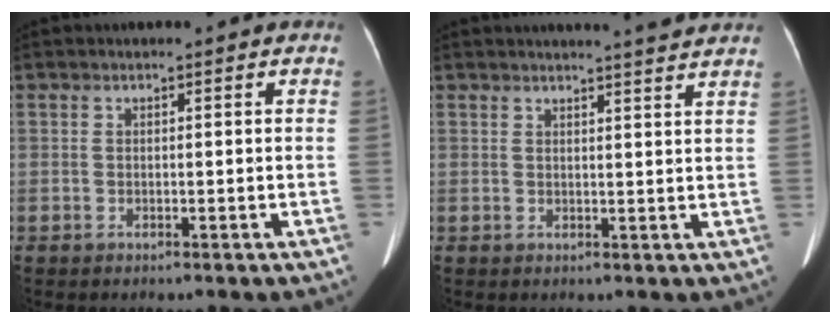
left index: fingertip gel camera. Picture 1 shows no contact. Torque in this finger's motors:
{"motor_torque": [0.43, -0.57, 0.05, 0.06]}